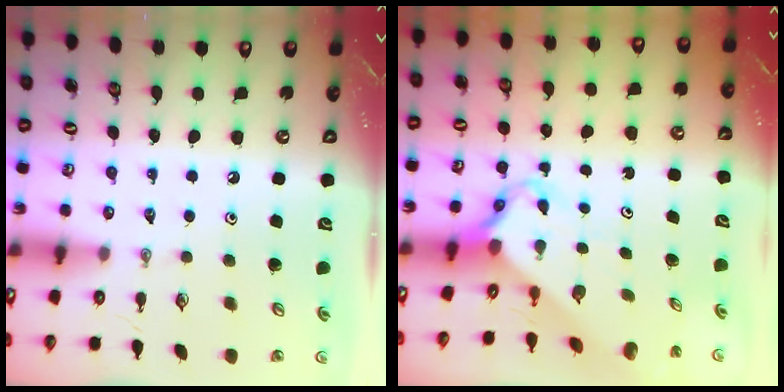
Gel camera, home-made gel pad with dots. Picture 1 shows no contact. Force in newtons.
{"total": 2.9, "press": 2.9, "slide": 0.2}